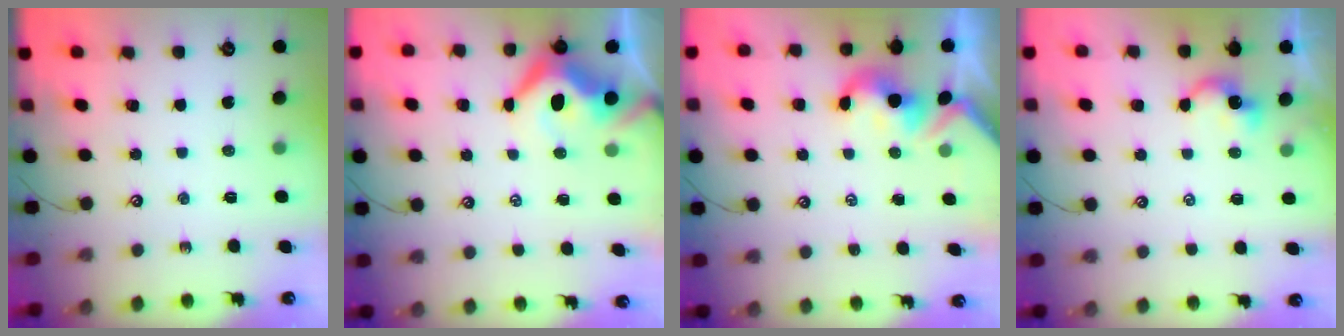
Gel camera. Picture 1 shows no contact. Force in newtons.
{"total": 6.5, "press": 6.4, "slide": 1.2}
{"total": 1.9, "press": 1.8, "slide": 0.6}
{"total": 2.5, "press": 2.5, "slide": 0.3}